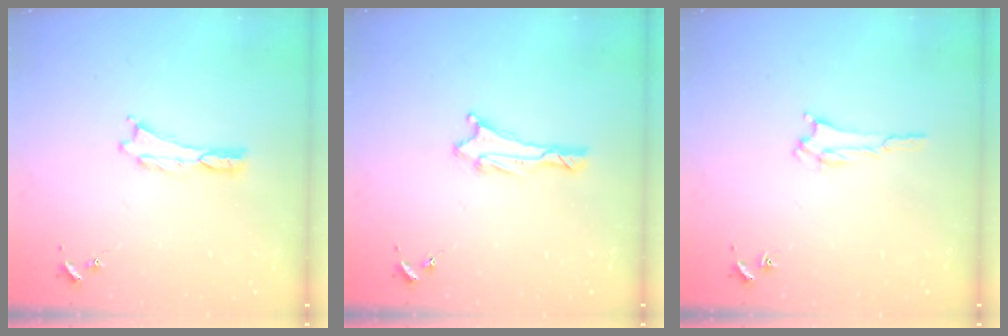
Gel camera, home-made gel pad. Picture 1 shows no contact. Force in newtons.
{"total": 1.3, "press": 1.3, "slide": 0.1}
{"total": 1.5, "press": 1.5, "slide": 0.2}